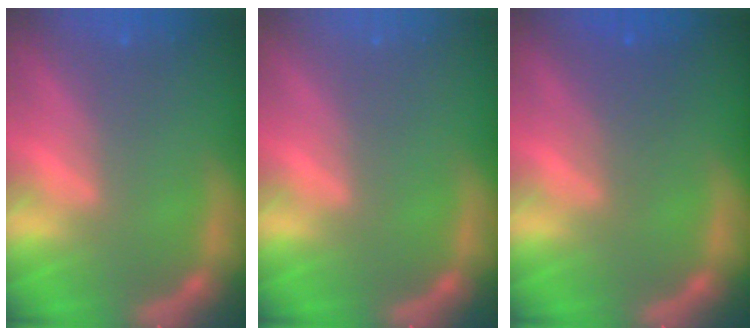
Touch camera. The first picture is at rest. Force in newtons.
{"total": 0.0}
{"total": 2.5}